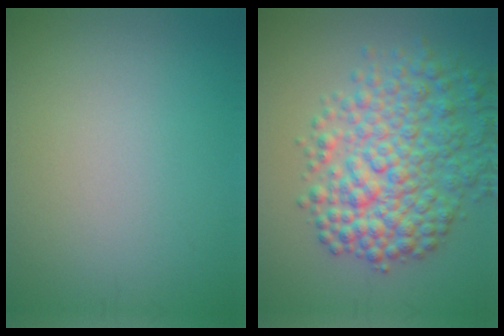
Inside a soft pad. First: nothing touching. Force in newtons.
{"total": 7.8, "press": 7.8, "slide": 0.1}